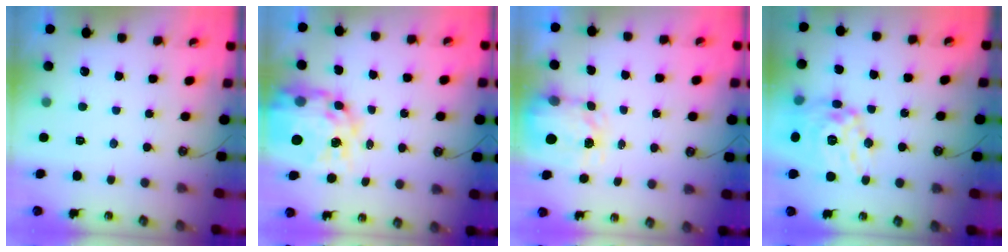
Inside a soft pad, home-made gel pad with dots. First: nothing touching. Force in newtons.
{"total": 17.0, "press": 17.0, "slide": 1.6}
{"total": 3.8, "press": 3.8, "slide": 0.6}
{"total": 16.7, "press": 16.6, "slide": 1.6}